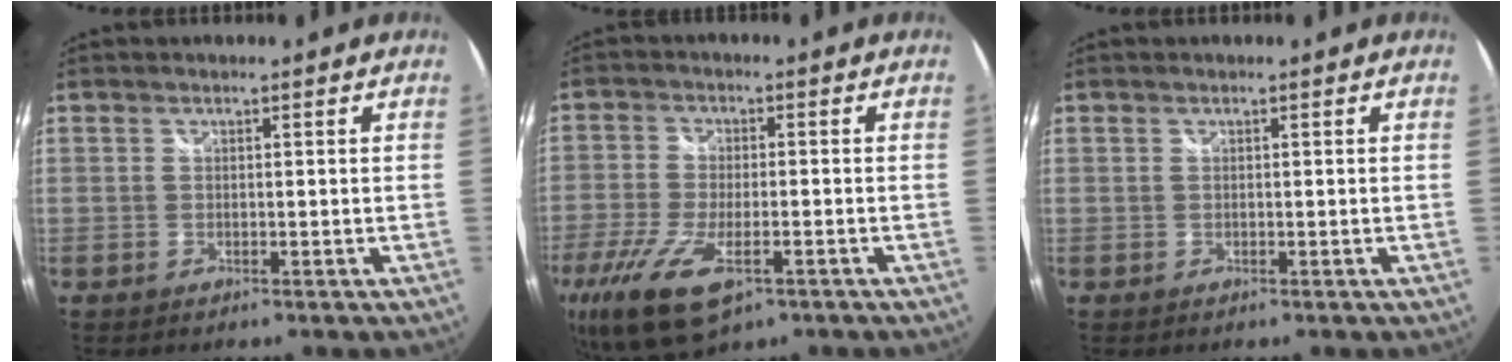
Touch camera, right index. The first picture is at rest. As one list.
[{"total": 14.9, "force": [-7.8, 6.0, 11.2], "torque": [-0.247, -0.053, -0.134]}, {"total": 0.0}]